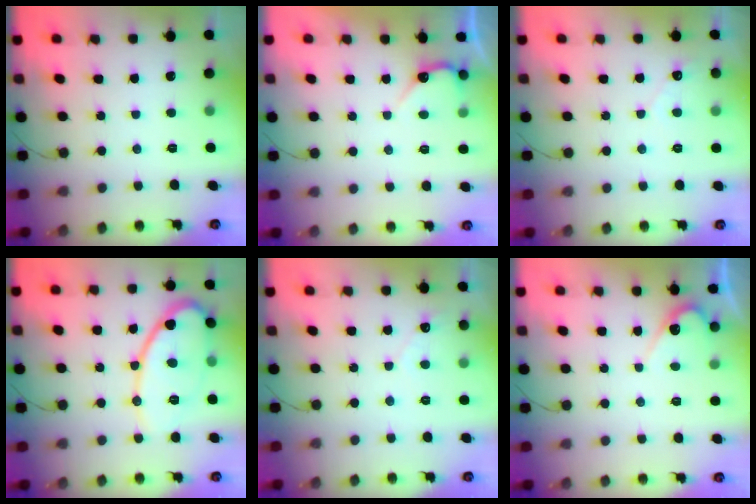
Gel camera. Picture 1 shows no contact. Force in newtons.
{"total": 4.0, "press": 4.0, "slide": 0.2}
{"total": 2.4, "press": 2.4, "slide": 0.2}
{"total": 15.3, "press": 15.2, "slide": 1.1}
{"total": 2.4, "press": 2.4, "slide": 0.2}
{"total": 5.1, "press": 5.0, "slide": 0.4}